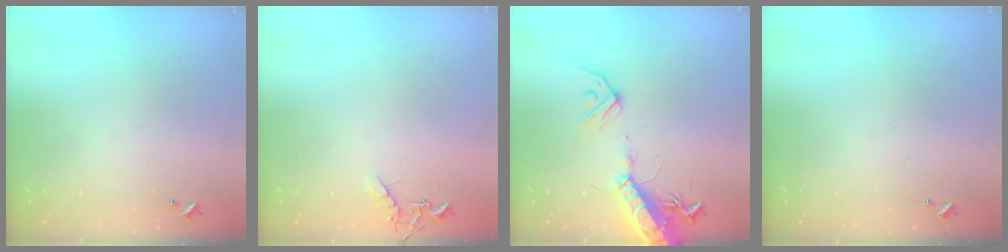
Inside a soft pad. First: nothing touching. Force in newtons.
{"total": 6.8, "press": 6.8, "slide": 0.3}
{"total": 16.9, "press": 16.5, "slide": 3.8}
{"total": 0.0}